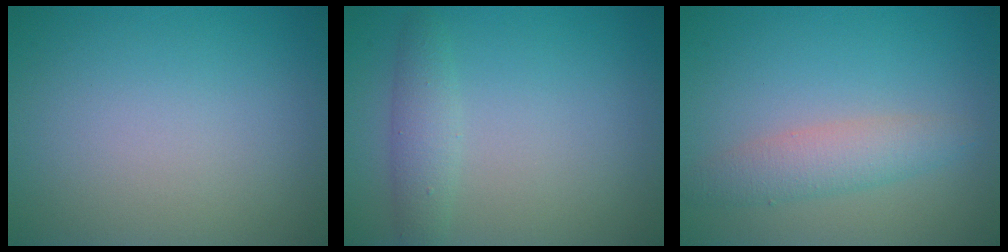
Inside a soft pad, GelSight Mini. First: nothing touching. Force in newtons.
{"total": 2.1, "press": 2.1, "slide": 0.1}
{"total": 2.9, "press": 2.9, "slide": 0.1}